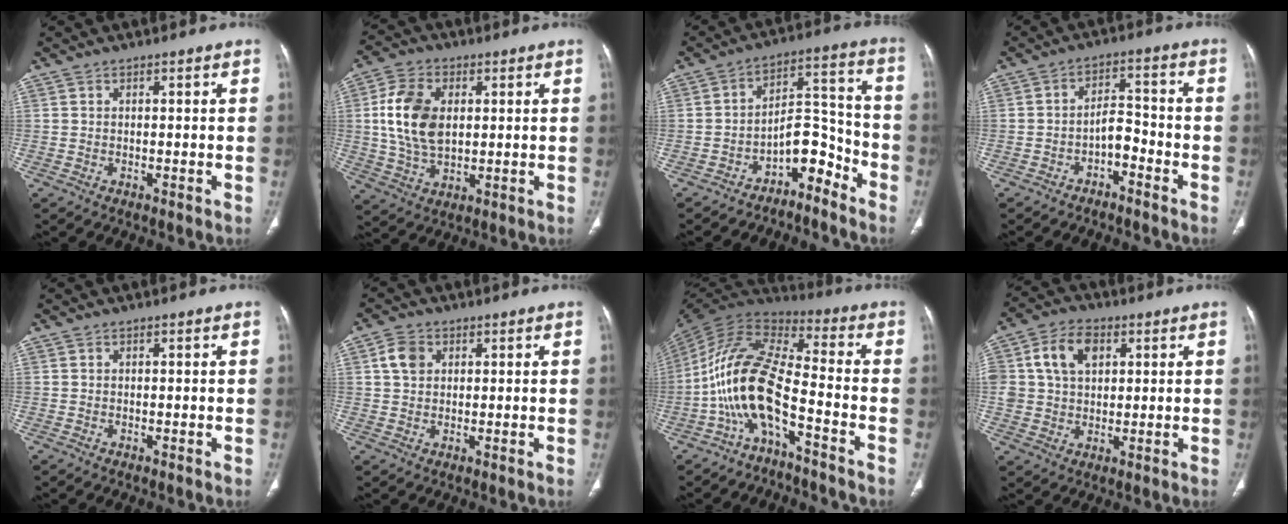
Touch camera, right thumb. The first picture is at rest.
{"total": 12.3, "force": [1.9, 7.9, 9.2], "torque": [-0.172, -0.002, 0.037]}
{"total": 8.9, "force": [-6.4, 4.3, 4.4], "torque": [-0.037, 0.101, -0.107]}
{"total": 5.0, "force": [-3.1, 2.7, 2.9], "torque": [-0.036, 0.042, -0.055]}
{"total": 0.0}
{"total": 4.4, "force": [1.4, 3.5, 2.3], "torque": [-0.034, 0.002, 0.024]}
{"total": 14.4, "force": [-6.1, 4.8, 12.1], "torque": [-0.247, 0.081, -0.125]}
{"total": 10.7, "force": [3.2, 7.8, 6.7], "torque": [-0.109, 0.003, 0.058]}